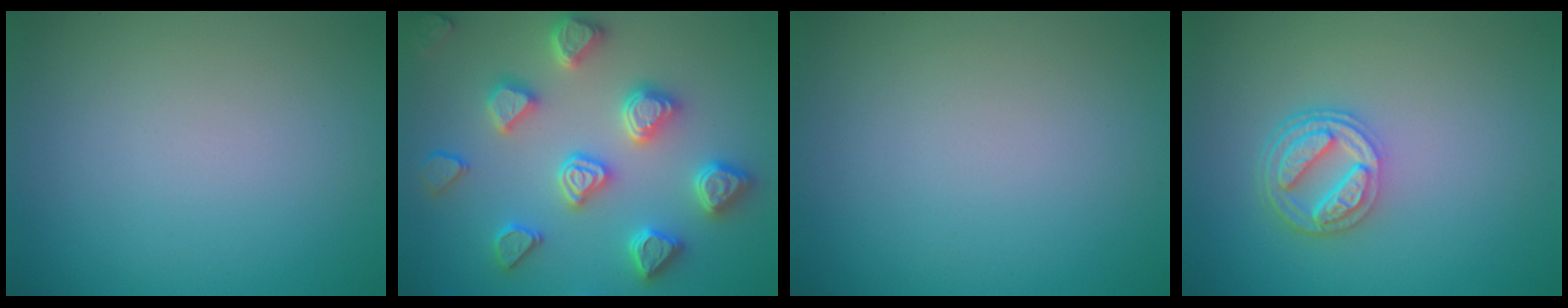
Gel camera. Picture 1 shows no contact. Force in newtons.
{"total": 5.4, "press": 5.3, "slide": 1.2}
{"total": 0.0}
{"total": 4.1, "press": 3.2, "slide": 2.7}